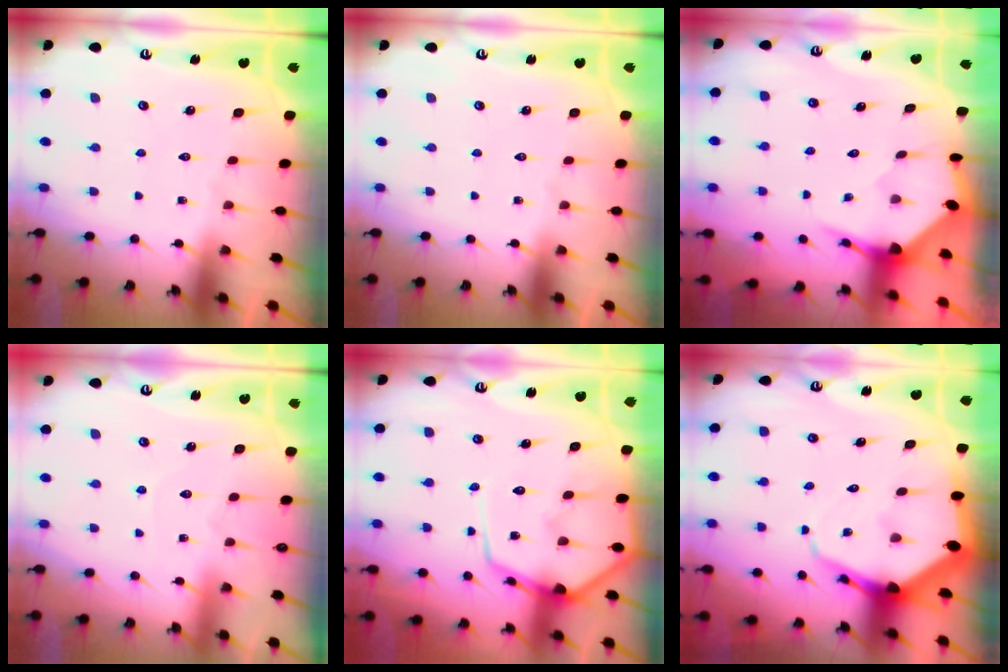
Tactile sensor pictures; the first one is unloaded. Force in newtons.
{"total": 0.0}
{"total": 3.5, "press": 3.5, "slide": 0.4}
{"total": 3.1, "press": 3.1, "slide": 0.3}
{"total": 11.4, "press": 11.4, "slide": 1.0}
{"total": 6.7, "press": 6.7, "slide": 0.8}